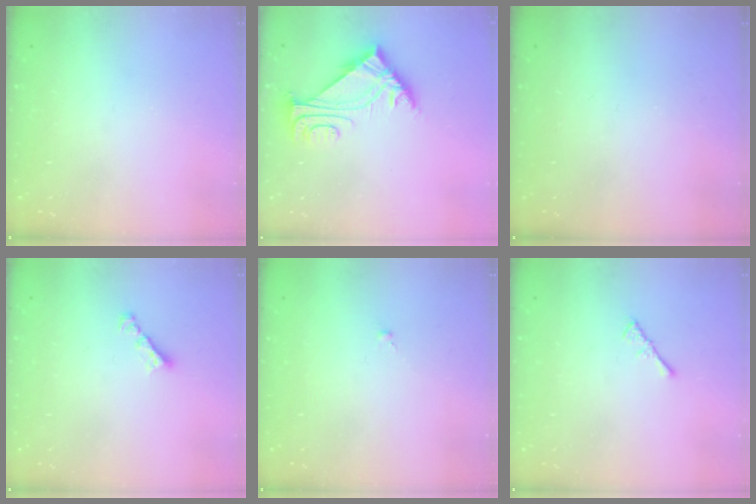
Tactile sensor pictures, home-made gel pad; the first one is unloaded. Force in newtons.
{"total": 6.5, "press": 6.5, "slide": 0.2}
{"total": 0.0}
{"total": 1.7, "press": 1.6, "slide": 0.5}
{"total": 0.0}
{"total": 2.2, "press": 2.1, "slide": 0.5}